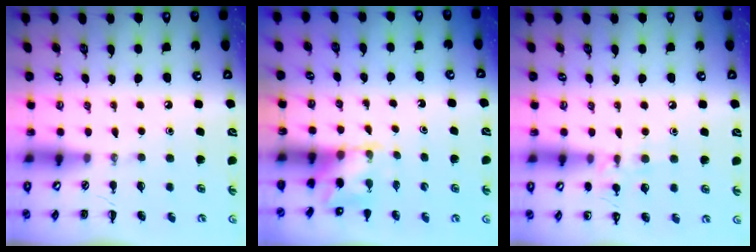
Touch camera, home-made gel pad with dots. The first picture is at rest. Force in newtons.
{"total": 2.1, "press": 2.0, "slide": 0.7}
{"total": 8.3, "press": 8.0, "slide": 1.9}